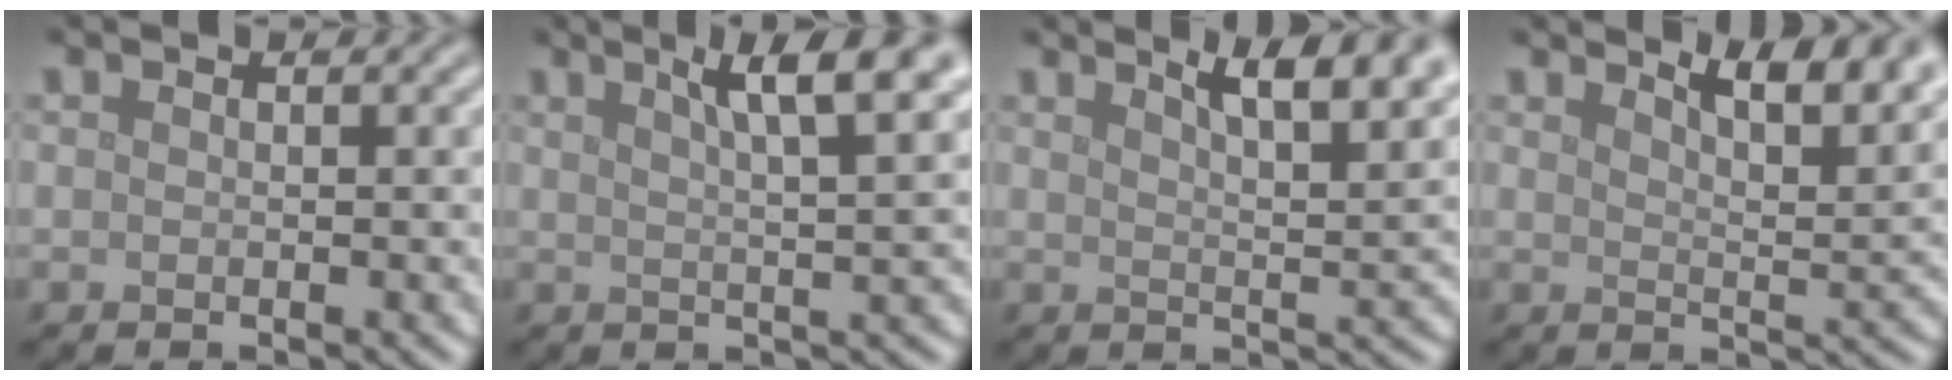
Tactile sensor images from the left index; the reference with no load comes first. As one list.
[{"total": 6.2, "force": [3.3, 1.2, 5.1], "torque": [-0.059, 0.013, 0.047]}, {"total": 8.0, "force": [4.9, 2.4, 5.8], "torque": [-0.044, 0.027, 0.049]}, {"total": 6.3, "force": [4.5, 1.8, 4.1], "torque": [-0.043, 0.011, 0.050]}]